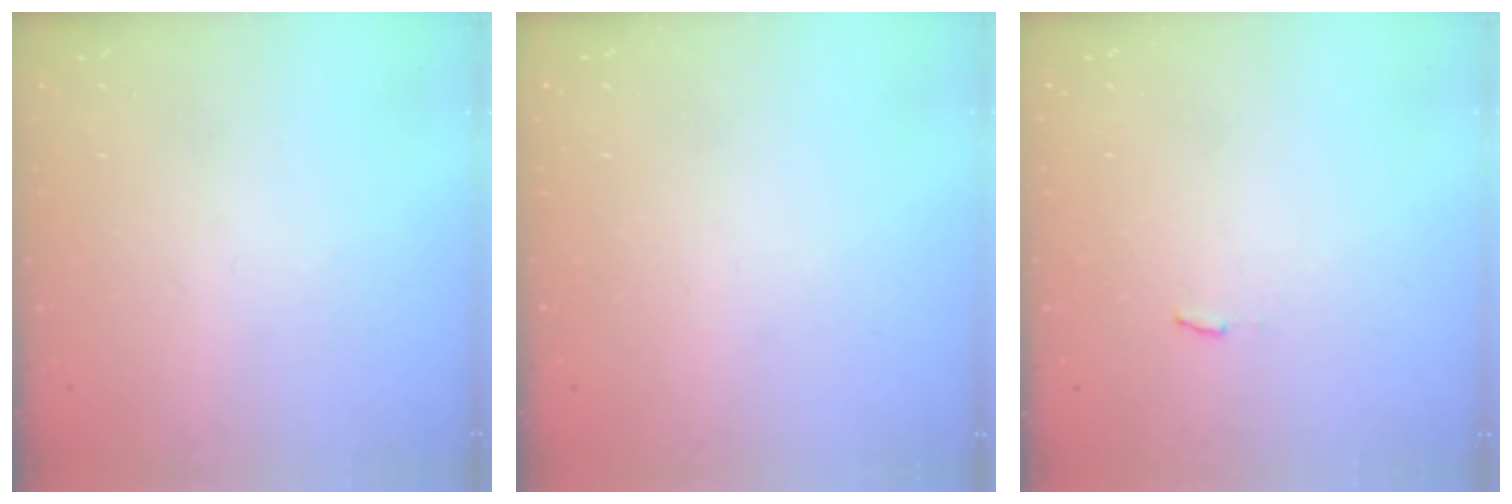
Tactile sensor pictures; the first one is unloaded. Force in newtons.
{"total": 0.0}
{"total": 2.9, "press": 2.9, "slide": 0.3}